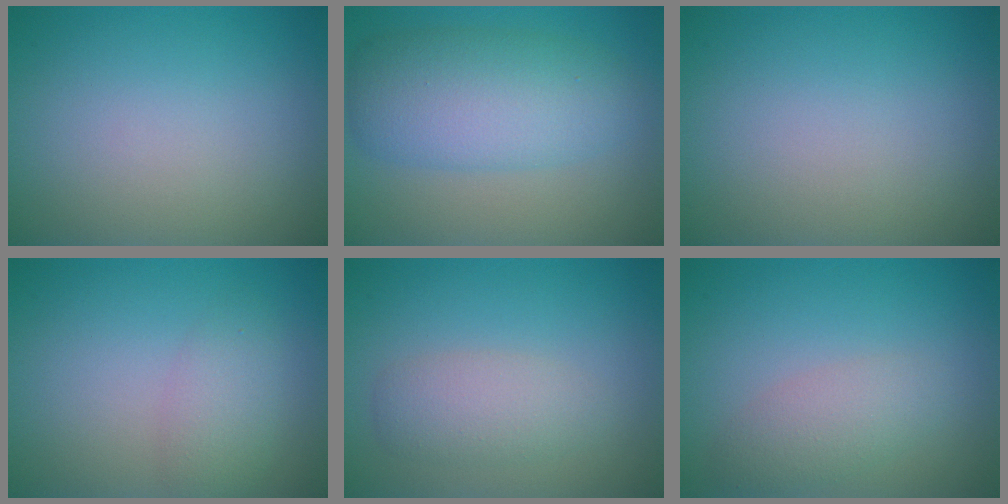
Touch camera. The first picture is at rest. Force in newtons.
{"total": 7.0, "press": 7.0, "slide": 0.1}
{"total": 0.0}
{"total": 2.4, "press": 2.4, "slide": 0.1}
{"total": 2.8, "press": 2.8, "slide": 0.2}
{"total": 2.5, "press": 2.5, "slide": 0.1}